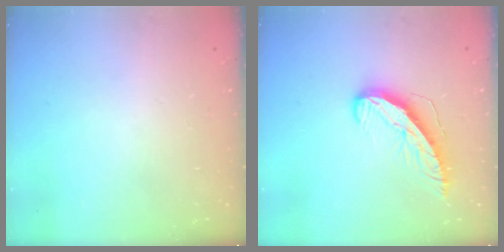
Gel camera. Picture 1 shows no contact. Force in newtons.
{"total": 10.0, "press": 10.0, "slide": 0.5}